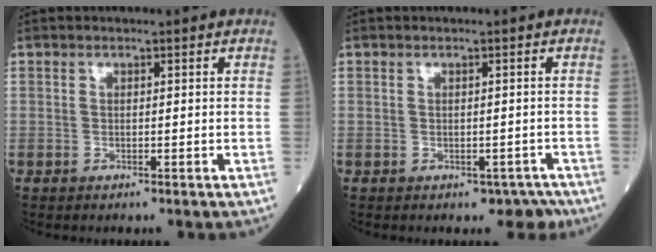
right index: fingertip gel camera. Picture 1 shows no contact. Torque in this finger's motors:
{"motor_torque": [0.26, -0.20, 0.13, 0.01]}